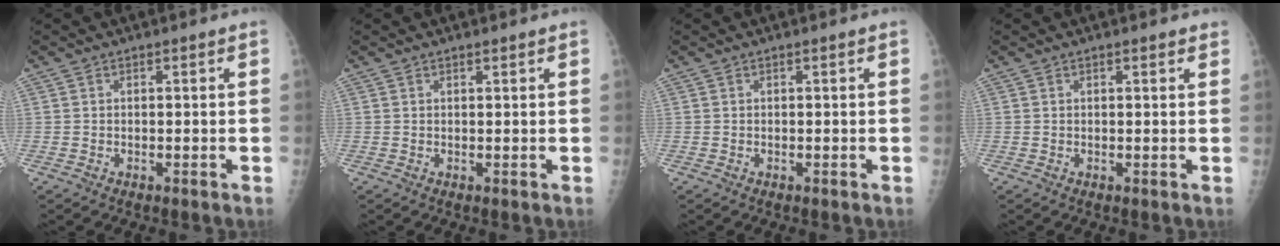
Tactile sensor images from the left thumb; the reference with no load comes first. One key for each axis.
{"total": 0.6, "fx": 0.5, "fy": 0.1, "fz": 0.3, "tx": -0.005, "ty": -0.003, "tz": 0.009}
{"total": 0.0}
{"total": 1.2, "fx": 0.9, "fy": 0.3, "fz": 0.7, "tx": -0.008, "ty": -0.003, "tz": 0.010}